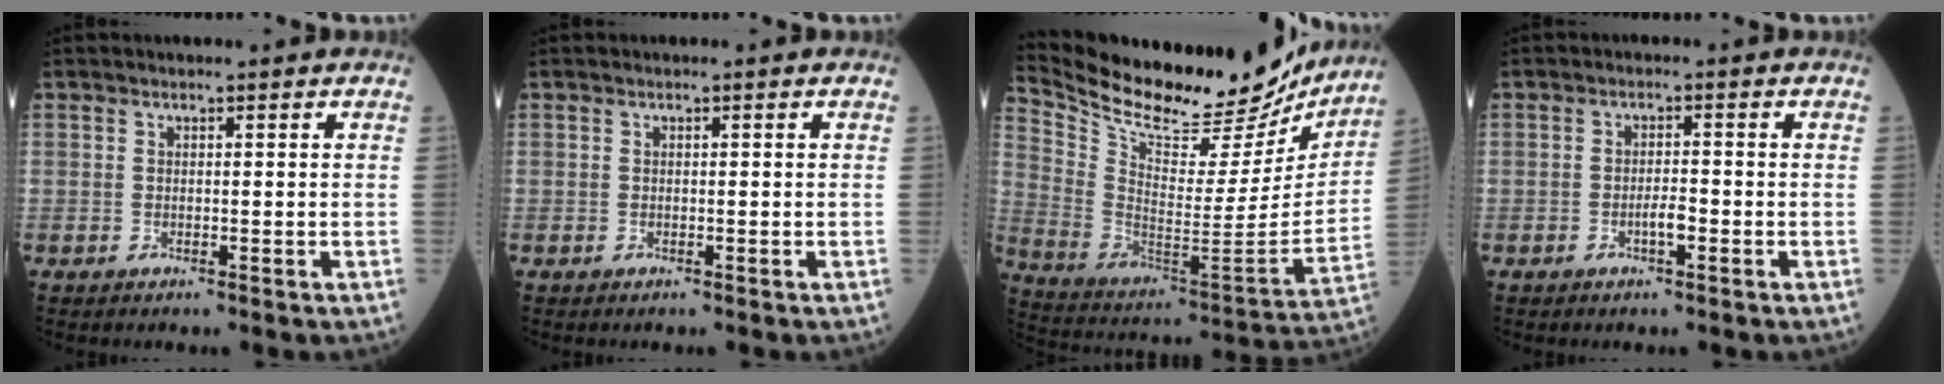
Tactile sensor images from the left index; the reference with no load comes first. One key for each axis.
{"total": 0.0}
{"total": 25.3, "fx": 22.8, "fy": 6.0, "fz": 9.0, "tx": -0.167, "ty": -0.051, "tz": 0.341}
{"total": 2.1, "fx": -1.2, "fy": 0.3, "fz": 1.7, "tx": -0.027, "ty": -0.001, "tz": -0.022}